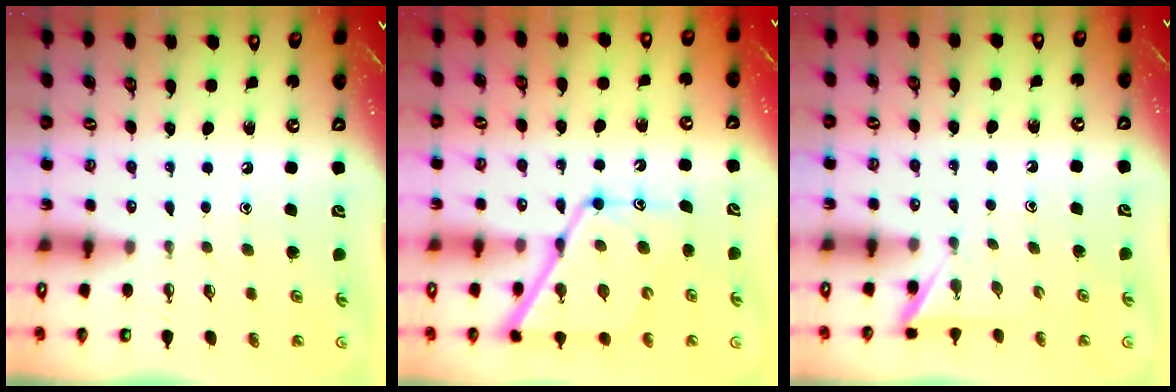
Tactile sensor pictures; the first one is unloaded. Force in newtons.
{"total": 14.8, "press": 14.8, "slide": 1.2}
{"total": 2.7, "press": 2.7, "slide": 0.2}